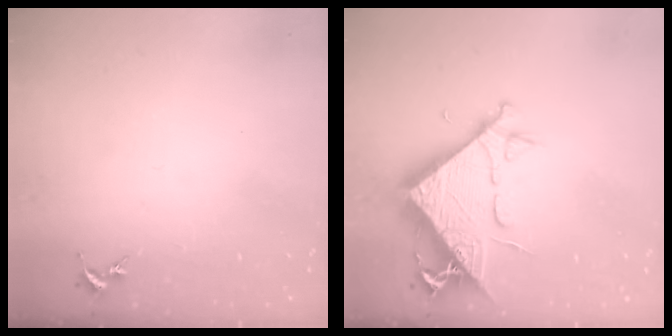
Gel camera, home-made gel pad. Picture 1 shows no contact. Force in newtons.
{"total": 9.8, "press": 9.7, "slide": 0.9}